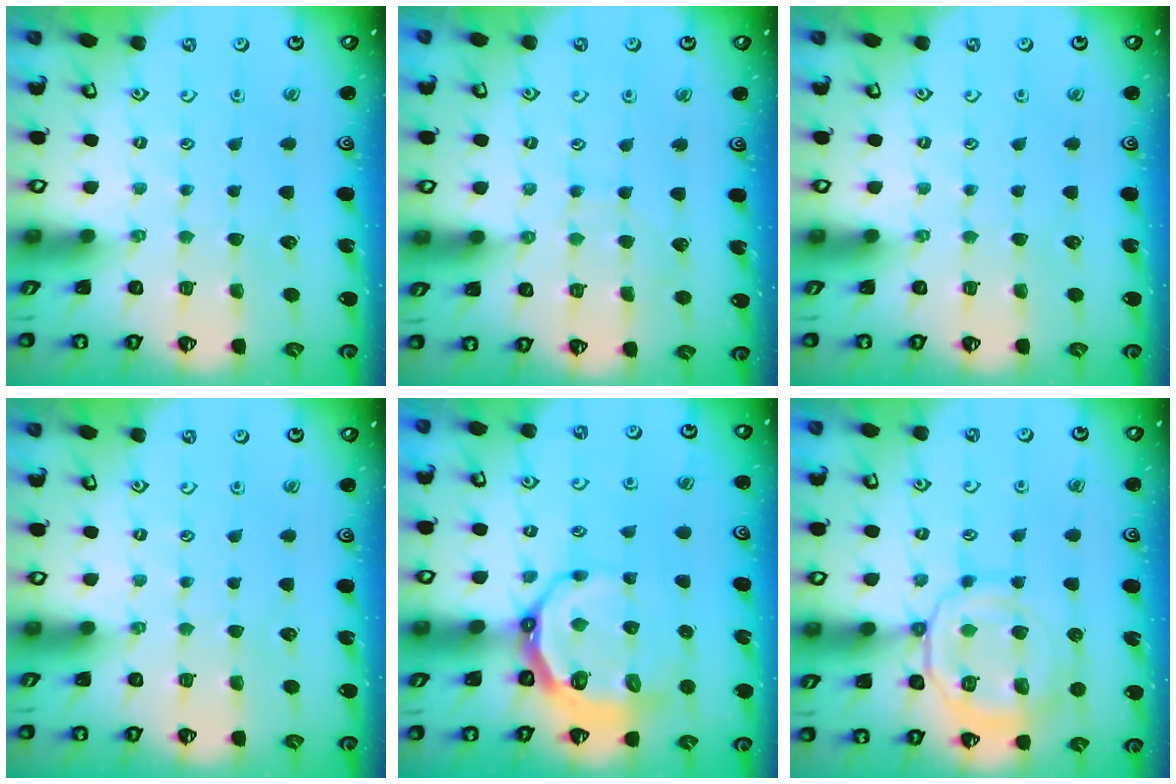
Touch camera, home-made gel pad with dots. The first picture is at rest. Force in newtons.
{"total": 2.6, "press": 2.6, "slide": 0.3}
{"total": 0.0}
{"total": 0.0}
{"total": 8.7, "press": 7.9, "slide": 3.8}
{"total": 12.8, "press": 12.7, "slide": 1.2}